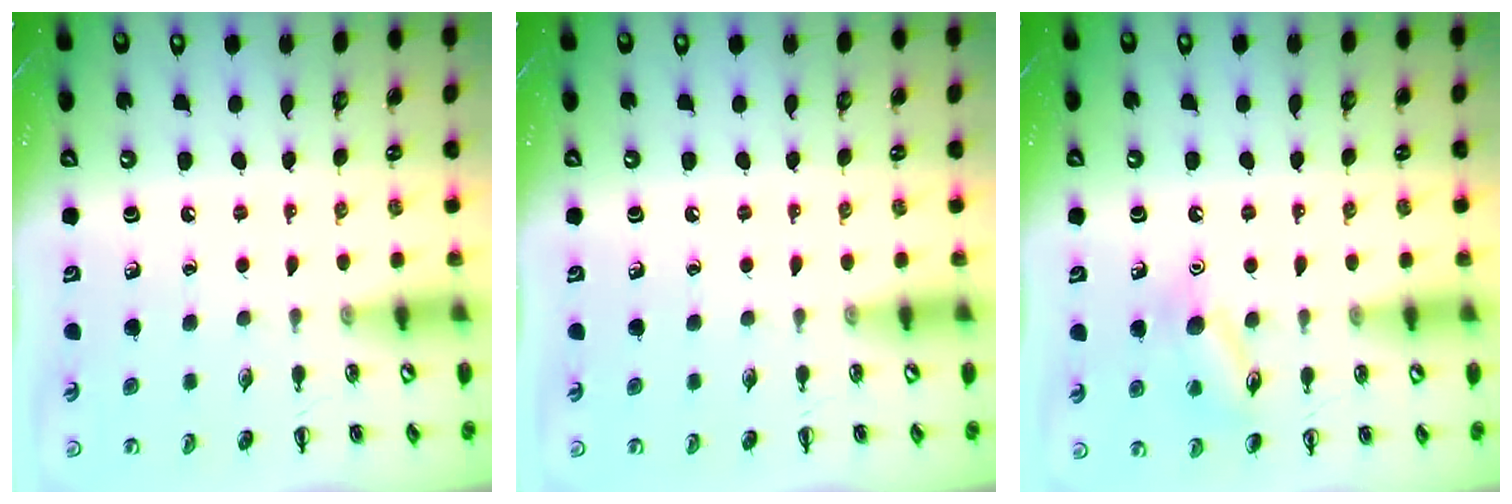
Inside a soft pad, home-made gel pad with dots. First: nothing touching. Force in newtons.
{"total": 0.0}
{"total": 10.6, "press": 10.5, "slide": 1.6}